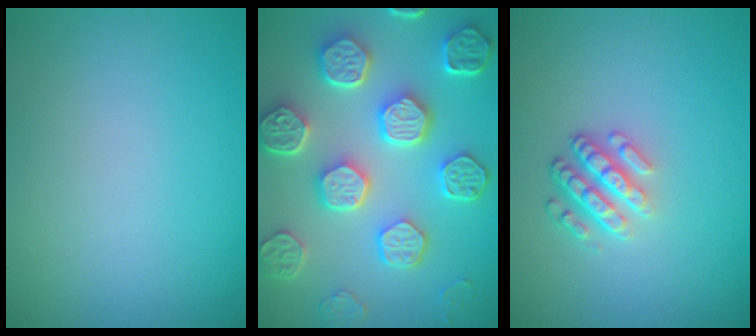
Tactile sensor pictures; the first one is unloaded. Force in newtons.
{"total": 8.3, "press": 6.2, "slide": 5.6}
{"total": 3.5, "press": 2.6, "slide": 2.4}